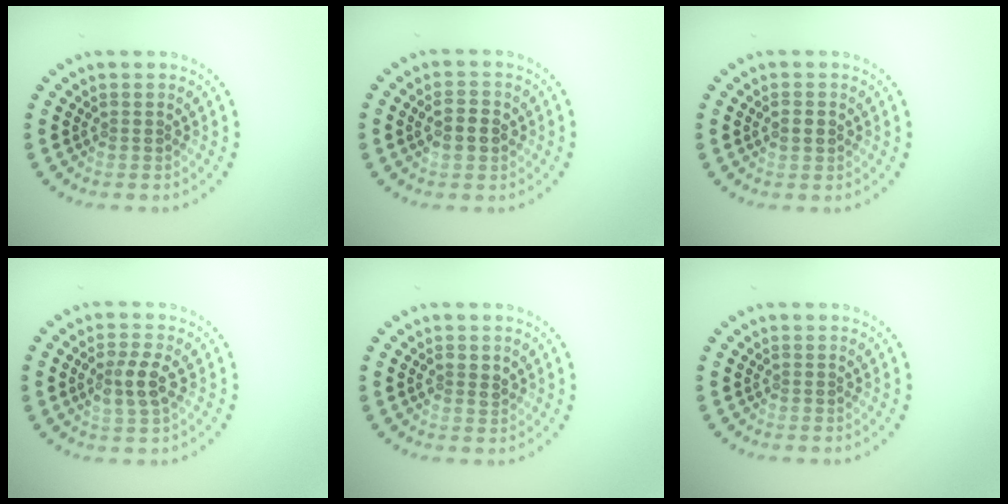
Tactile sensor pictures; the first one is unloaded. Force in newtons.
{"total": 2.7, "press": 2.7, "slide": 0.1}
{"total": 1.8, "press": 1.8, "slide": 0.1}
{"total": 2.7, "press": 2.7, "slide": 0.6}
{"total": 1.4, "press": 1.4, "slide": 0.3}
{"total": 0.0}